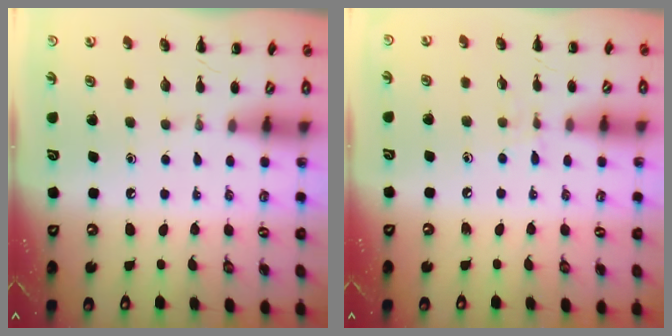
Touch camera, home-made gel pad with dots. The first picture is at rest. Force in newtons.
{"total": 4.8, "press": 4.4, "slide": 1.9}